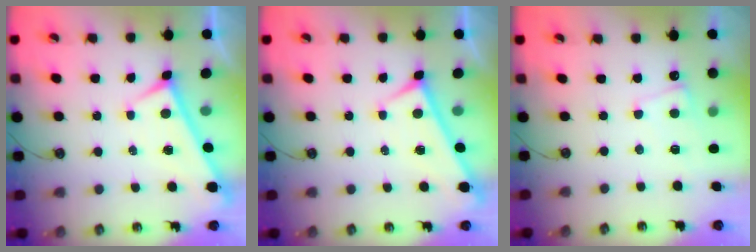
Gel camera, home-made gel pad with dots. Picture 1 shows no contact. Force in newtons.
{"total": 0.0}
{"total": 2.4, "press": 2.4, "slide": 0.4}